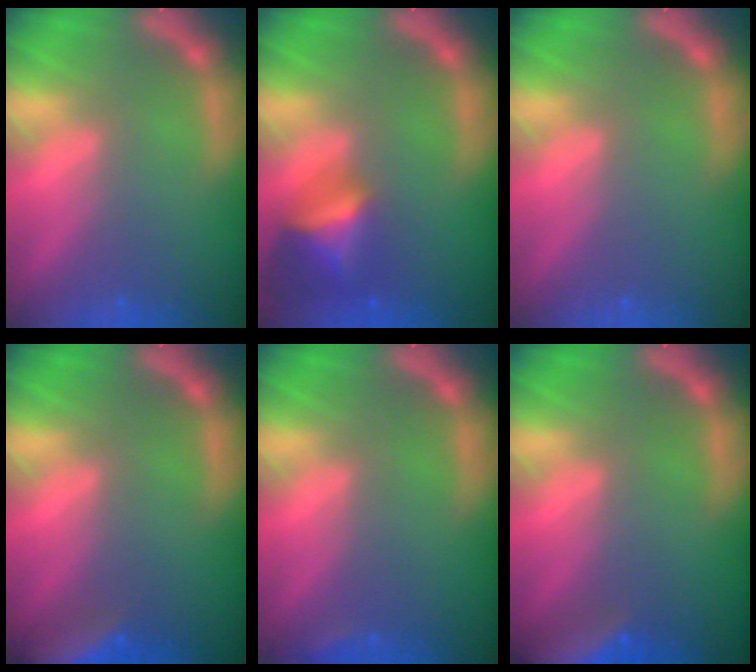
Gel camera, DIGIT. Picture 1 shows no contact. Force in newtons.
{"total": 4.9}
{"total": 0.0}
{"total": 7.5}
{"total": 0.9}
{"total": 8.0}